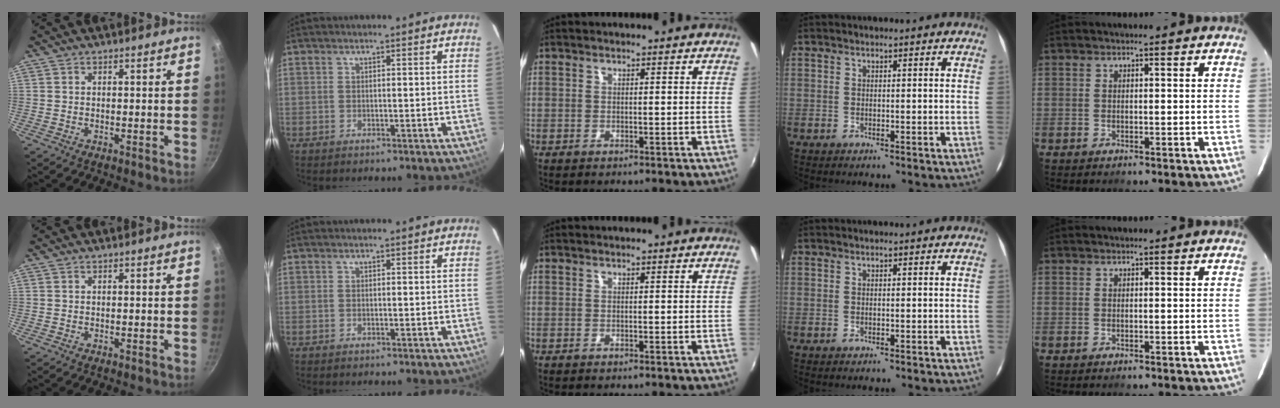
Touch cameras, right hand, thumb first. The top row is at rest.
{}